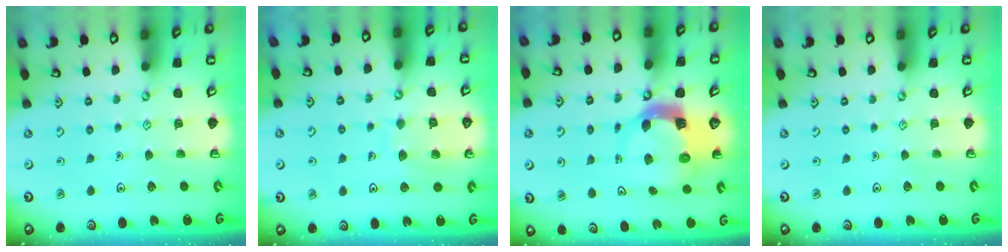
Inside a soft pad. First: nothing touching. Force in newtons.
{"total": 8.6, "press": 8.6, "slide": 0.7}
{"total": 5.4, "press": 5.4, "slide": 0.8}
{"total": 0.0}